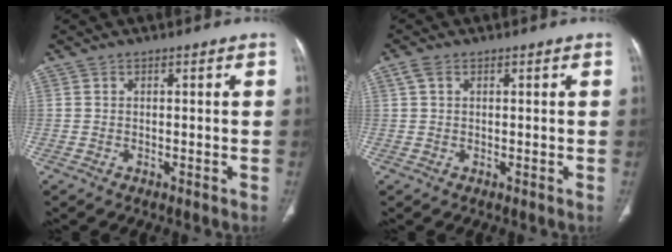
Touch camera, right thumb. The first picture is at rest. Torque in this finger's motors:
{"motor_torque": [0.05, 0.03, -0.01, -0.15, 0.01]}